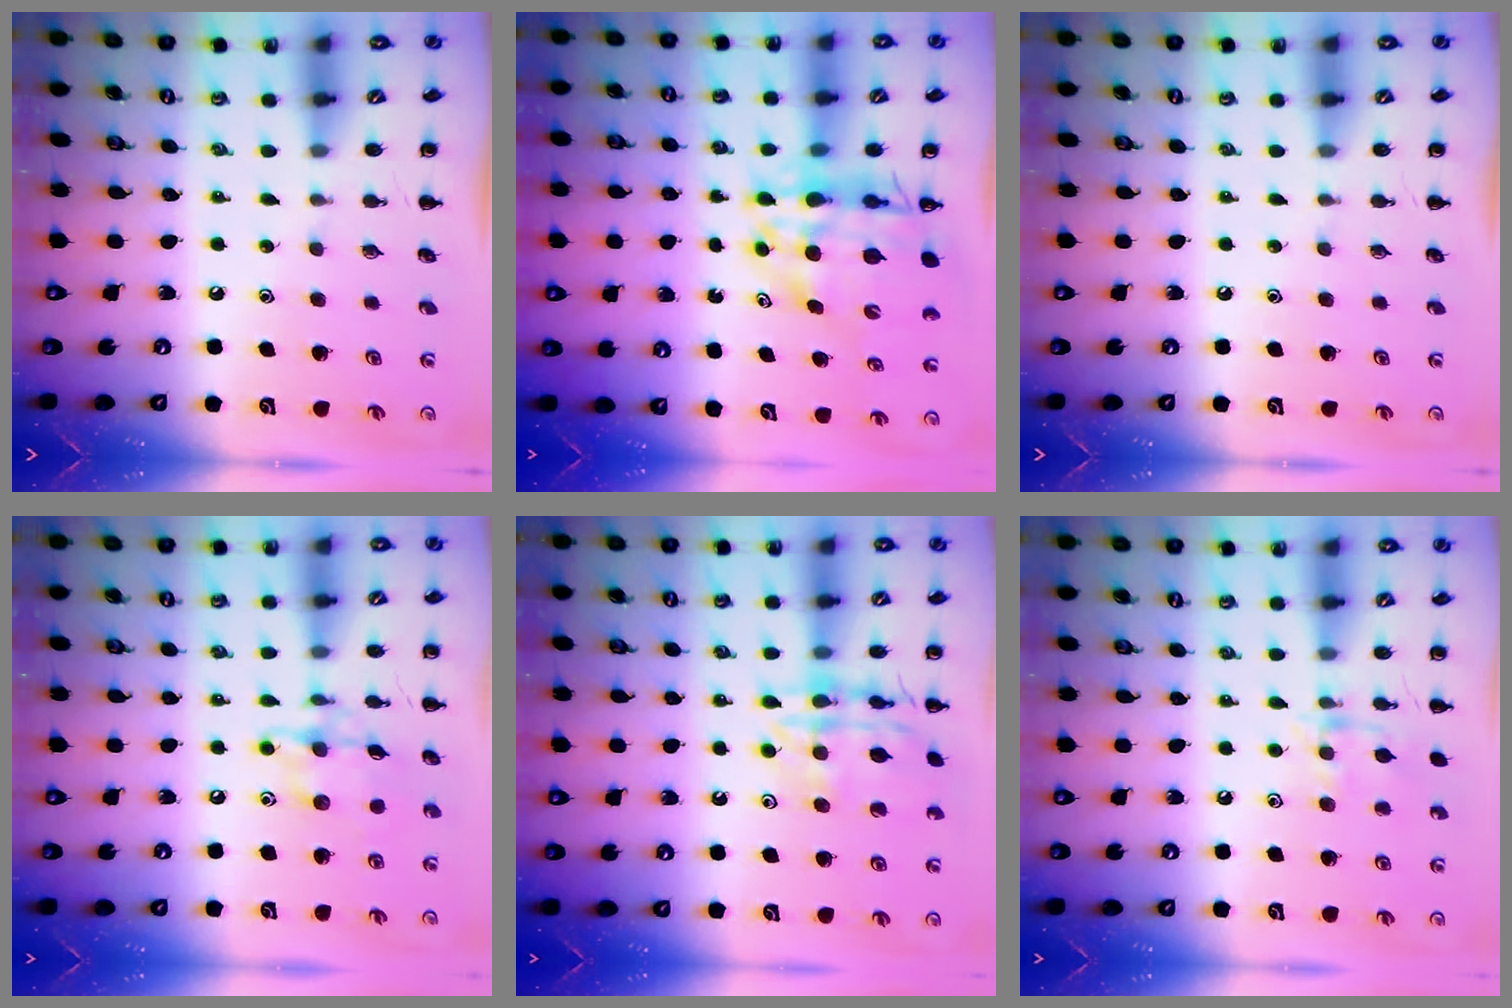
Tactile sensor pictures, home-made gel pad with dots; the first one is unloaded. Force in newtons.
{"total": 14.7, "press": 14.1, "slide": 4.1}
{"total": 0.0}
{"total": 11.6, "press": 11.6, "slide": 0.5}
{"total": 14.8, "press": 14.7, "slide": 1.4}
{"total": 9.6, "press": 9.5, "slide": 0.8}